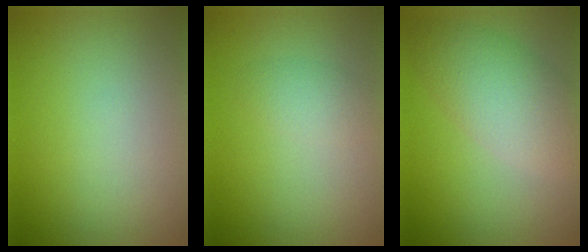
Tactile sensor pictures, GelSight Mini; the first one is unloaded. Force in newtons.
{"total": 1.8, "press": 1.8, "slide": 0.1}
{"total": 5.7, "press": 5.7, "slide": 0.3}